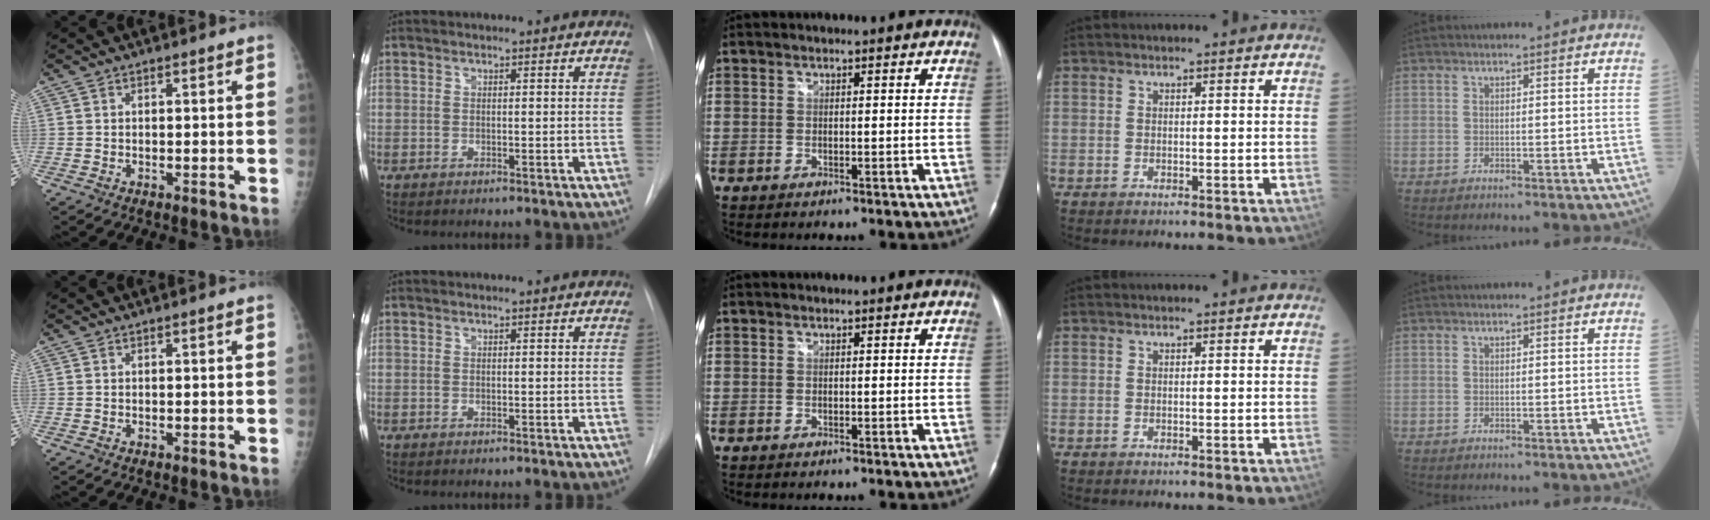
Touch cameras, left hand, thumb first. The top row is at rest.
{}